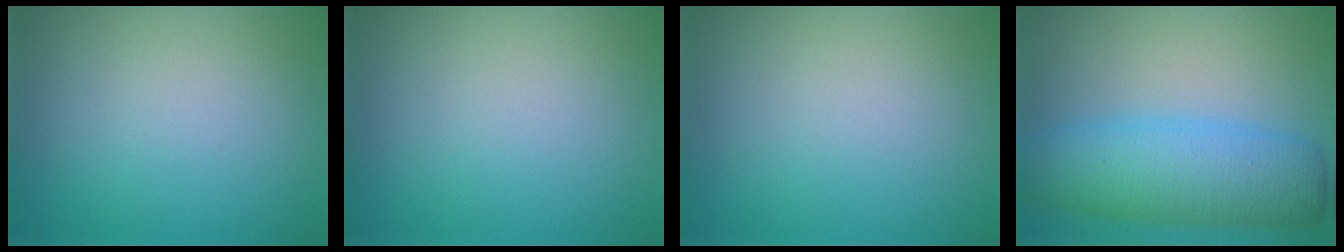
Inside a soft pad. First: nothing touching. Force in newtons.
{"total": 0.0}
{"total": 0.0}
{"total": 8.1, "press": 8.1, "slide": 0.2}